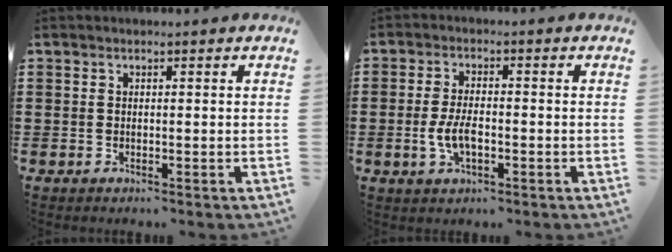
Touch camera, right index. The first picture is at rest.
{"total": 4.8, "force": [-1.1, 2.3, 4.1], "torque": [-0.093, -0.001, -0.025]}